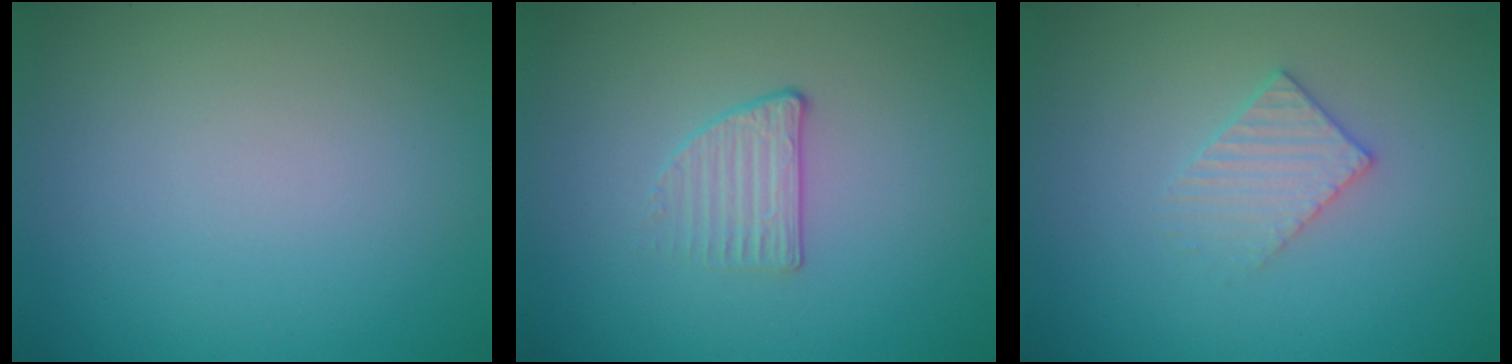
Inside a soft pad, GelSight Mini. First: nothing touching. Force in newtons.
{"total": 1.6, "press": 1.1, "slide": 1.1}
{"total": 2.1, "press": 2.0, "slide": 0.3}